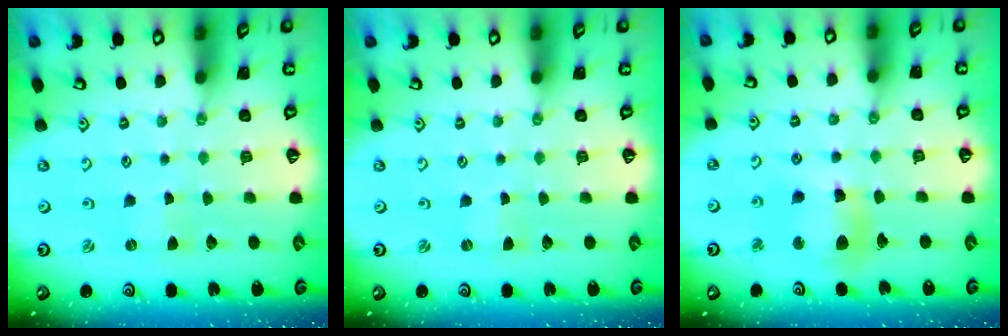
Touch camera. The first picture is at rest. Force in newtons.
{"total": 0.0}
{"total": 11.1, "press": 10.9, "slide": 2.1}